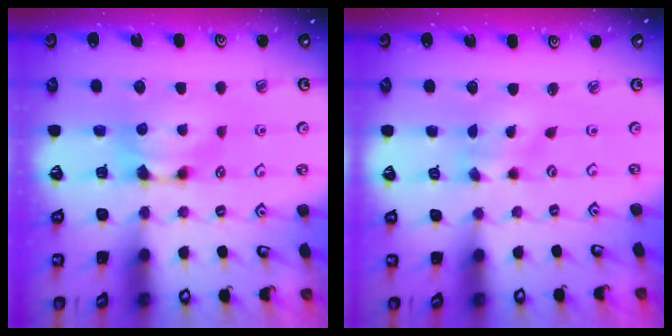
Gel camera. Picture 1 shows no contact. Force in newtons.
{"total": 2.5, "press": 2.3, "slide": 0.9}